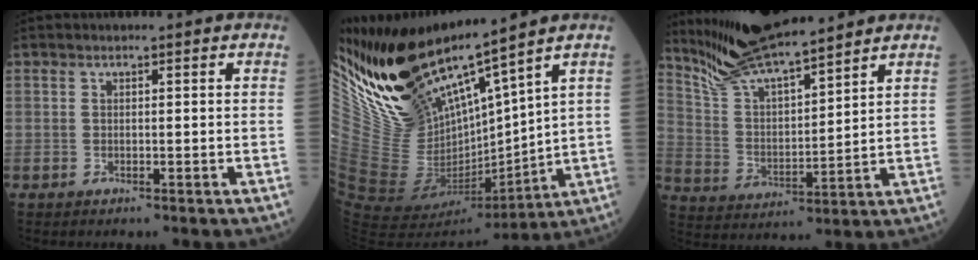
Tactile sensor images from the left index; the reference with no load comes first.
{"total": 17.1, "force": [14.4, 2.6, 9.0], "torque": [-0.161, -0.042, 0.296]}
{"total": 13.4, "force": [12.2, 0.9, 5.5], "torque": [-0.115, 0.011, 0.238]}